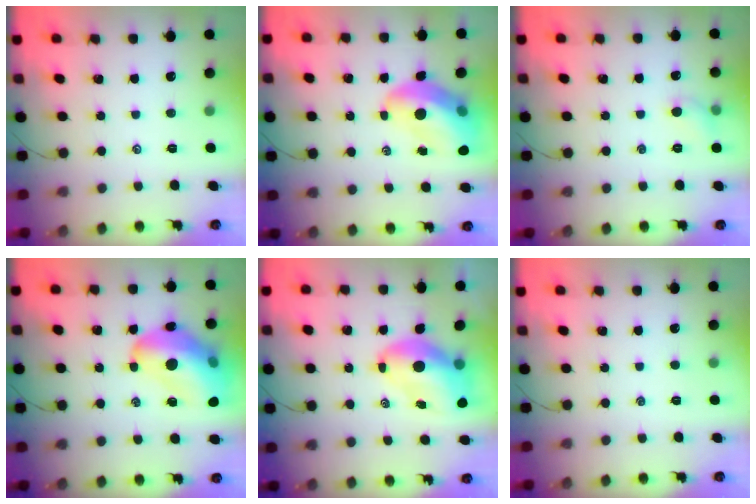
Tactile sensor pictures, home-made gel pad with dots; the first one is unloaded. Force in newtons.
{"total": 14.2, "press": 13.6, "slide": 4.1}
{"total": 4.8, "press": 4.6, "slide": 1.2}
{"total": 20.8, "press": 20.2, "slide": 5.0}
{"total": 10.8, "press": 10.4, "slide": 3.2}
{"total": 0.0}